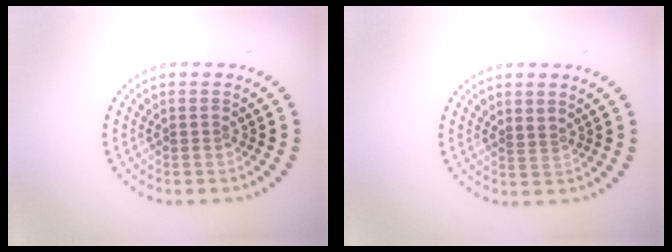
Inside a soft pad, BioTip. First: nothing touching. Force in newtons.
{"total": 0.5, "press": 0.2, "slide": 0.5}